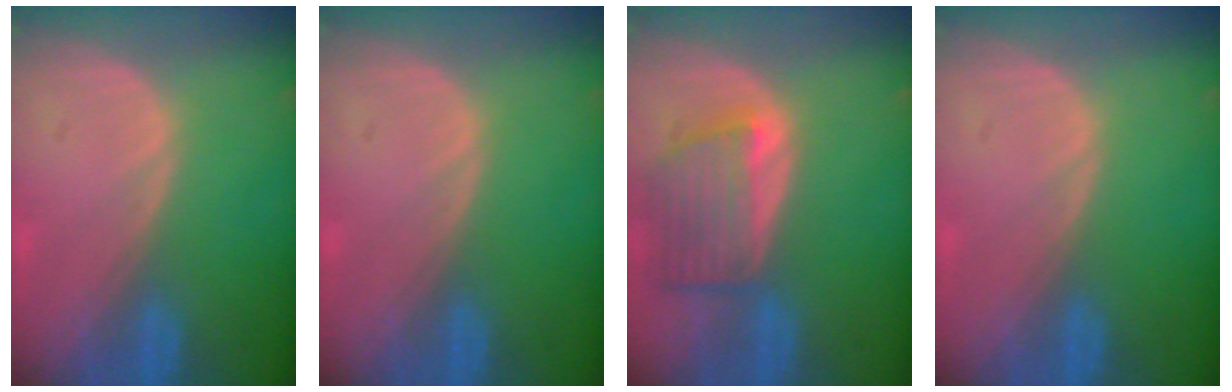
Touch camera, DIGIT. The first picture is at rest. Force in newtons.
{"total": 0.0}
{"total": 7.0, "press": 6.6, "slide": 2.4}
{"total": 0.0}